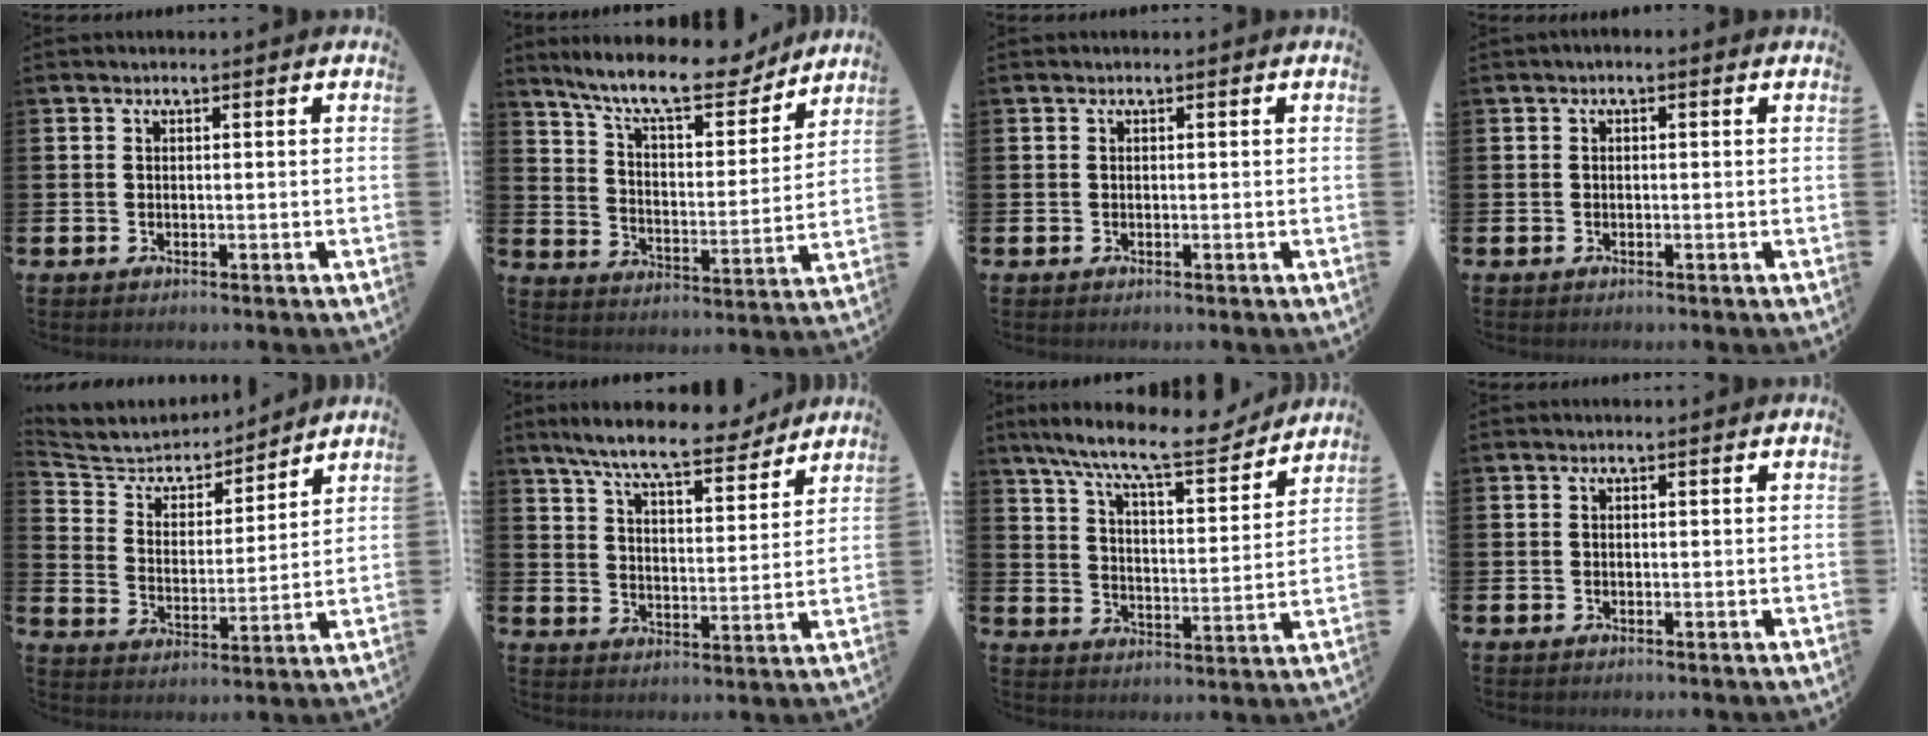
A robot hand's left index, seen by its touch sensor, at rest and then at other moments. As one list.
[{"total": 11.5, "force": [10.1, 2.8, 4.8], "torque": [-0.115, -0.061, 0.171]}, {"total": 0.0}, {"total": 0.6, "force": [-0.4, 0.2, 0.4], "torque": [-0.008, 0.000, -0.008]}, {"total": 6.0, "force": [5.7, 1.7, 0.3], "torque": [-0.049, -0.045, 0.098]}, {"total": 8.8, "force": [7.9, 1.1, 3.6], "torque": [-0.095, -0.043, 0.139]}, {"total": 10.5, "force": [9.3, 1.6, 4.7], "torque": [-0.117, -0.056, 0.155]}, {"total": 0.0}]